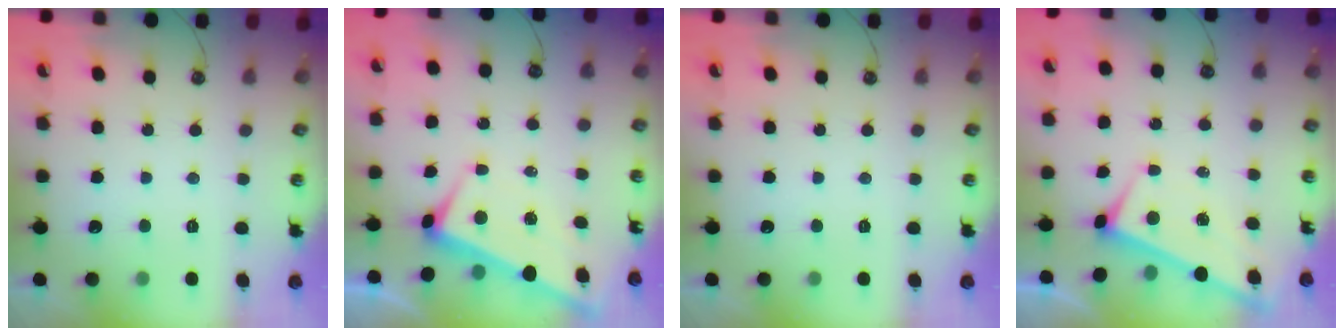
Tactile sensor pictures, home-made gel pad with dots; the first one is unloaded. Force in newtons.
{"total": 3.0, "press": 2.9, "slide": 0.6}
{"total": 0.0}
{"total": 1.2, "press": 1.1, "slide": 0.4}